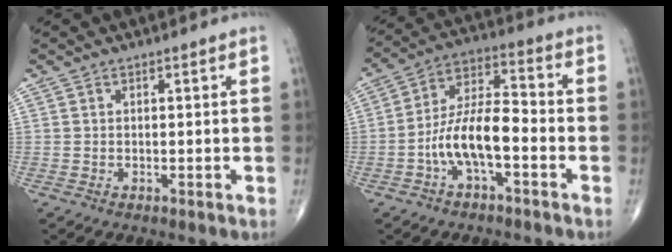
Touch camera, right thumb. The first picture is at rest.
{"total": 11.4, "force": [-3.7, 4.7, 9.8], "torque": [-0.184, 0.046, -0.073]}